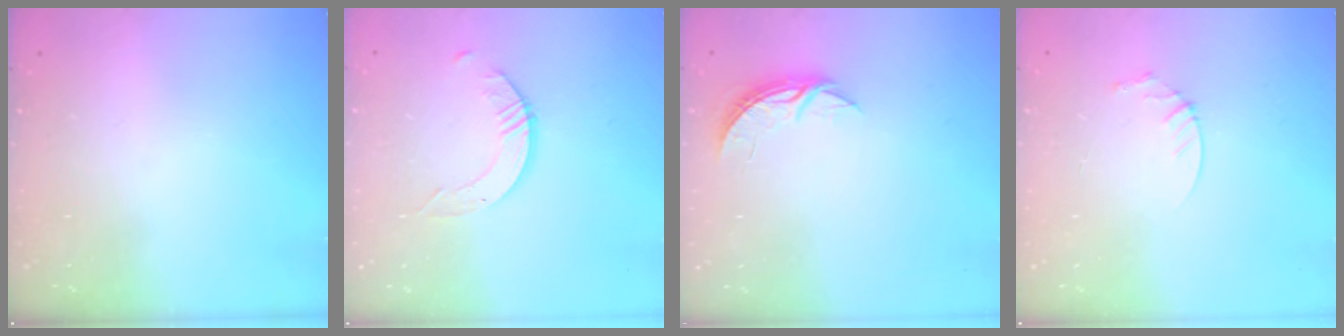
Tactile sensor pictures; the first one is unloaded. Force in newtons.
{"total": 3.1, "press": 3.1, "slide": 0.3}
{"total": 4.3, "press": 4.3, "slide": 0.3}
{"total": 3.6, "press": 3.6, "slide": 0.4}